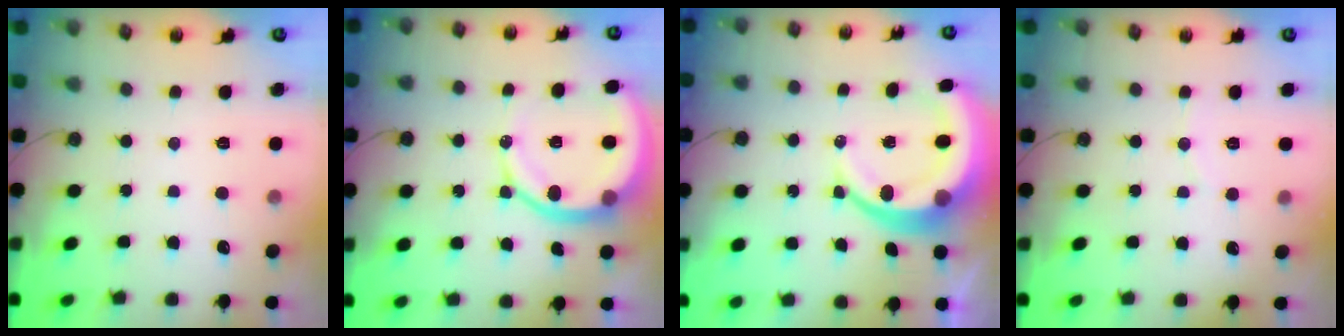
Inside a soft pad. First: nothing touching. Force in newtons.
{"total": 12.9, "press": 12.8, "slide": 1.6}
{"total": 13.6, "press": 13.5, "slide": 1.5}
{"total": 2.6, "press": 2.6, "slide": 0.2}